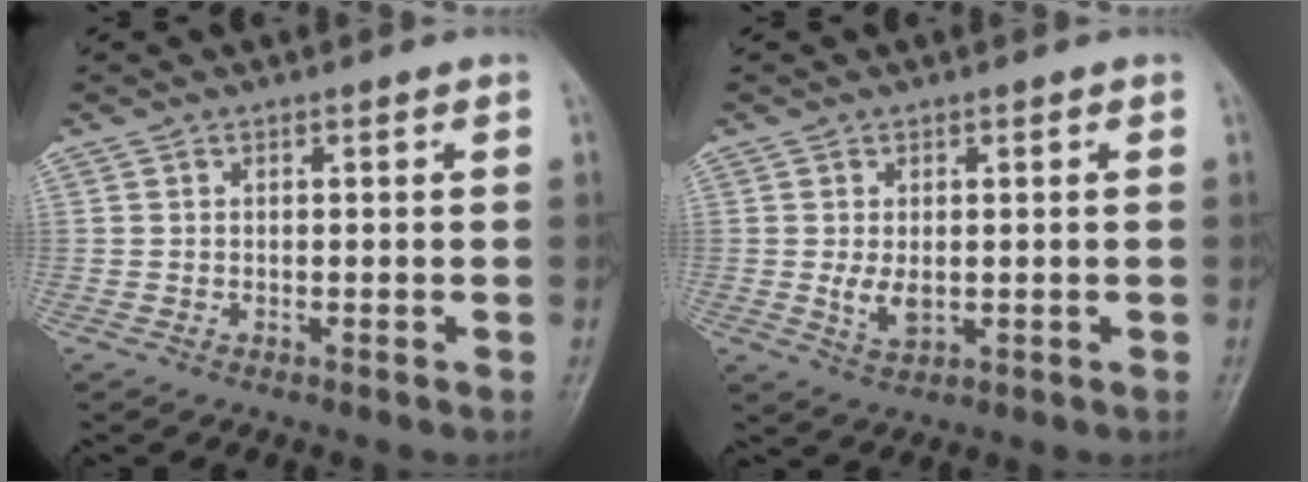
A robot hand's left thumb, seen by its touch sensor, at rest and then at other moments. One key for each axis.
{"total": 3.9, "fx": 0.0, "fy": 2.2, "fz": 3.2, "tx": -0.053, "ty": -0.010, "tz": 0.008}